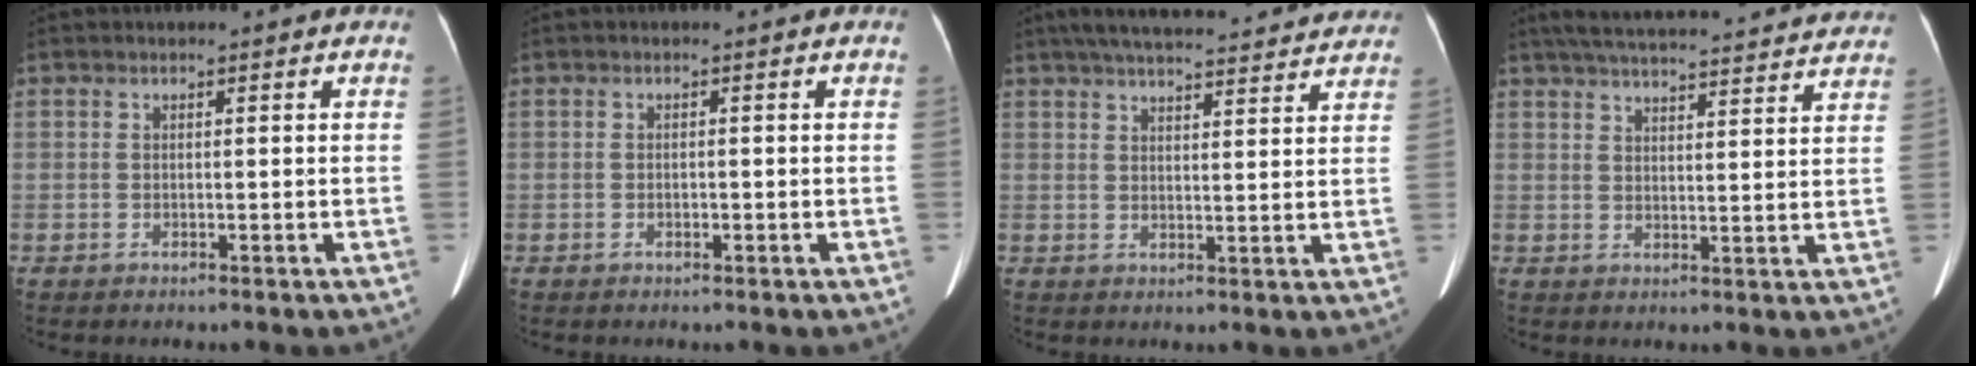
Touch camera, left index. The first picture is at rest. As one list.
[{"total": 0.7, "force": [-0.3, 0.4, 0.5], "torque": [-0.009, 0.001, -0.003]}, {"total": 20.3, "force": [18.2, 3.3, 8.2], "torque": [-0.124, 0.038, 0.239]}, {"total": 26.6, "force": [24.5, 3.7, 9.7], "torque": [-0.160, -0.004, 0.309]}]